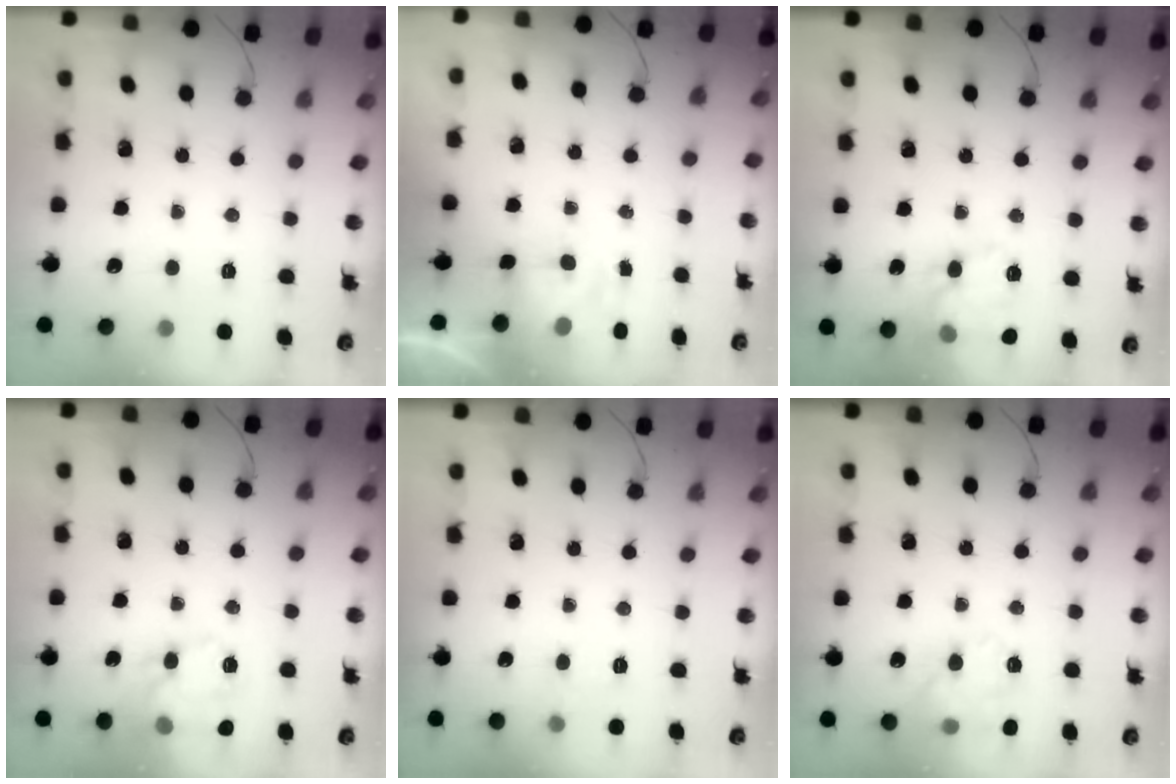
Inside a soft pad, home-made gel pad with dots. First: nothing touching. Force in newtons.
{"total": 3.9, "press": 3.8, "slide": 0.9}
{"total": 14.4, "press": 14.4, "slide": 1.0}
{"total": 15.1, "press": 15.1, "slide": 1.2}
{"total": 5.9, "press": 5.7, "slide": 1.6}
{"total": 12.0, "press": 11.9, "slide": 1.4}